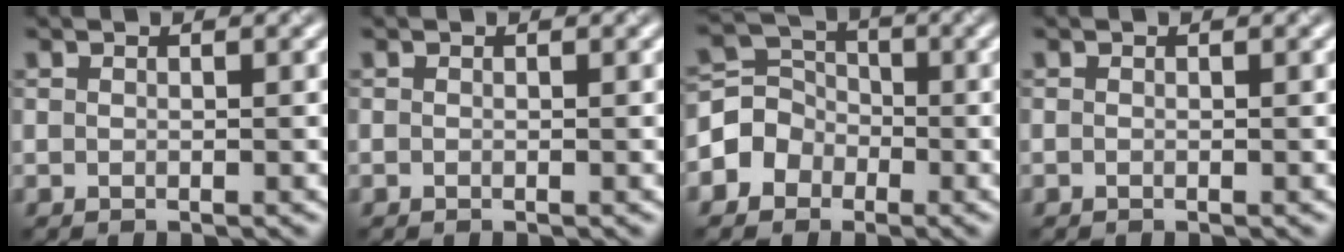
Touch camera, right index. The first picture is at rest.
{"total": 0.0}
{"total": 3.5, "force": [-1.5, 3.1, 0.8], "torque": [-0.006, 0.011, -0.039]}
{"total": 0.0}